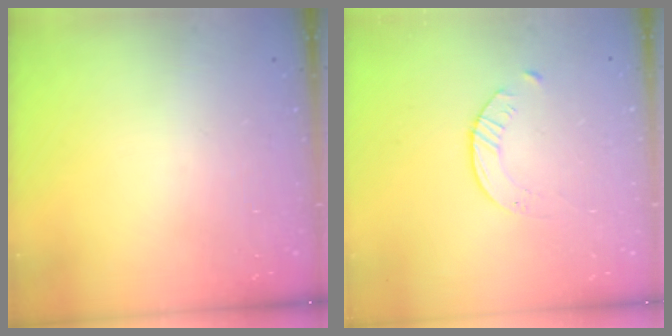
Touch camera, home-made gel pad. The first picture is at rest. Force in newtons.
{"total": 3.5, "press": 3.5, "slide": 0.4}